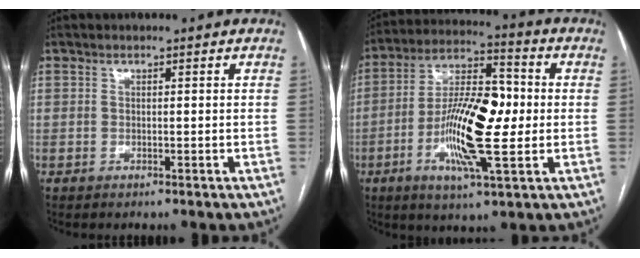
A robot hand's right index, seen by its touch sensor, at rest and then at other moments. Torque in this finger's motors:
{"motor_torque": [0.78, -0.11, 0.47, 0.21]}